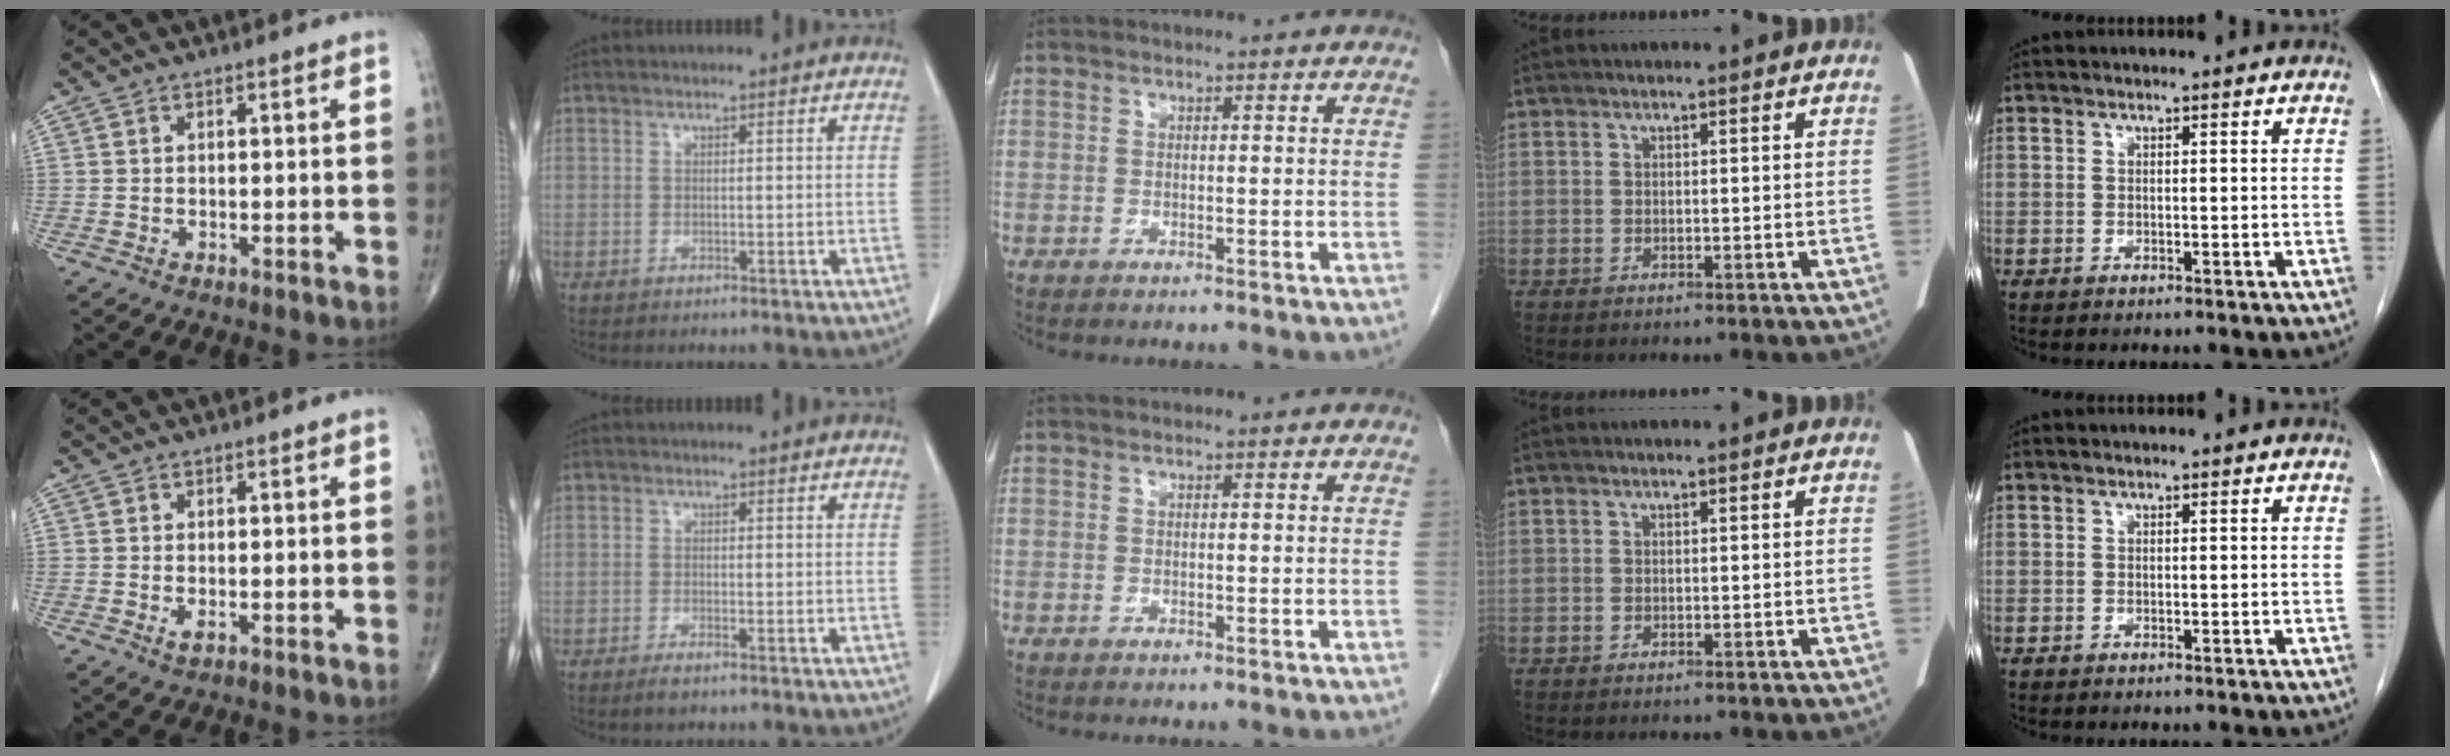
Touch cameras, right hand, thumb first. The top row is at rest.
{"thumb": {"total": 1.3, "force": [-0.4, 0.6, 1.1], "torque": [-0.022, -0.004, -0.007]}, "index": {"total": 1.8, "force": [-1.3, 0.3, 1.2], "torque": [-0.024, -0.003, -0.022]}}